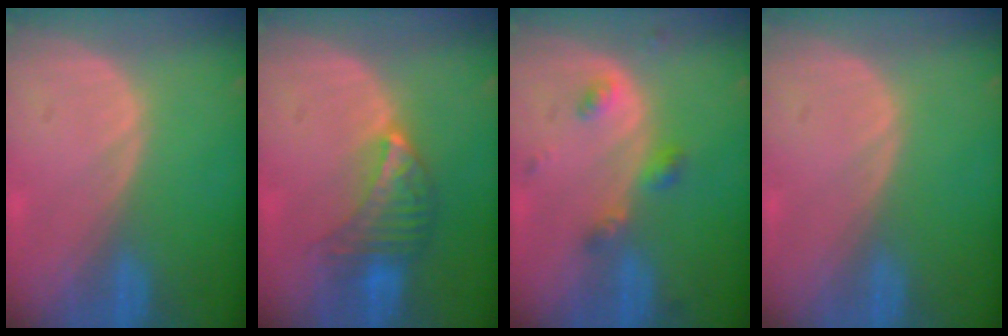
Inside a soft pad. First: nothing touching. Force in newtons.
{"total": 6.8, "press": 6.1, "slide": 2.9}
{"total": 3.7, "press": 3.7, "slide": 0.4}
{"total": 0.0}